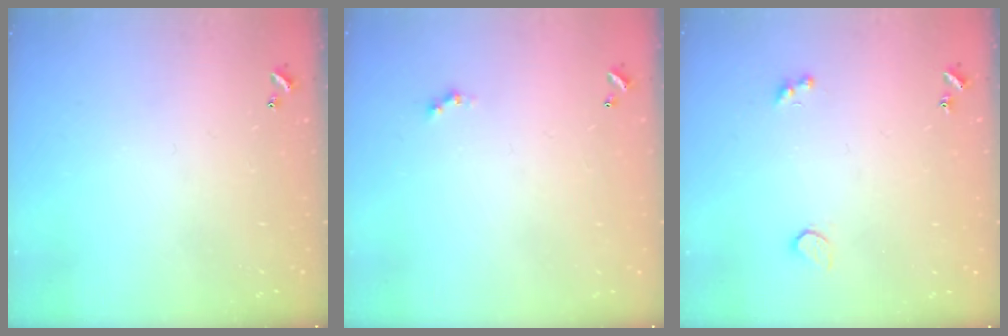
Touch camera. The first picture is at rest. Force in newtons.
{"total": 0.0}
{"total": 2.6, "press": 2.2, "slide": 1.2}